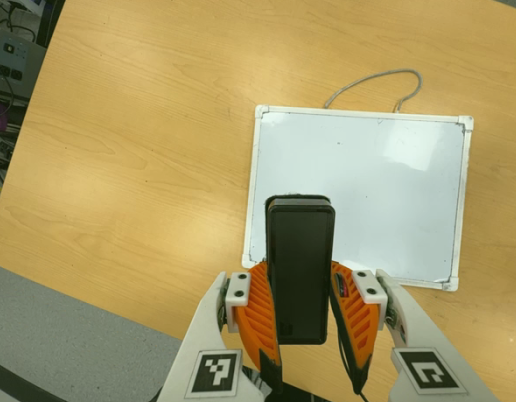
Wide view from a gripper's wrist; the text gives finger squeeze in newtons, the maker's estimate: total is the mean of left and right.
{"total": 7.9, "left": 6.6, "right": 9.2}